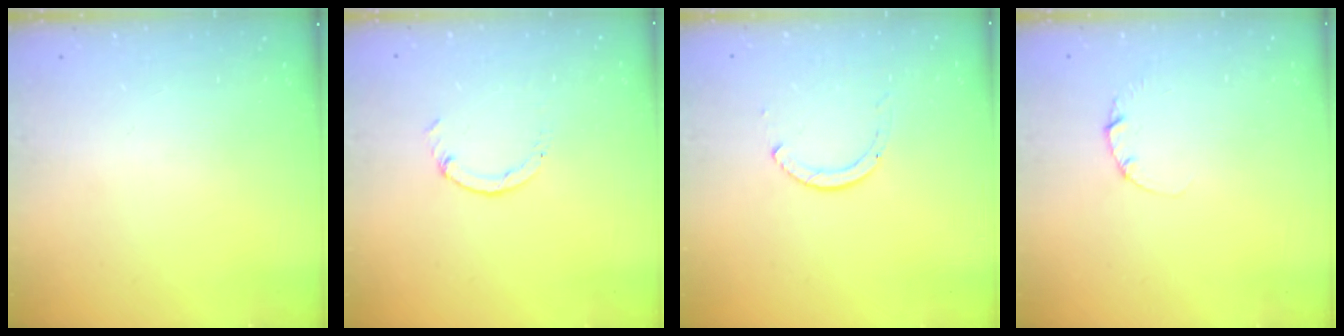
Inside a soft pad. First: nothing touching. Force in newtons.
{"total": 1.1, "press": 1.1, "slide": 0.2}
{"total": 2.6, "press": 2.6, "slide": 0.3}
{"total": 1.3, "press": 1.3, "slide": 0.2}